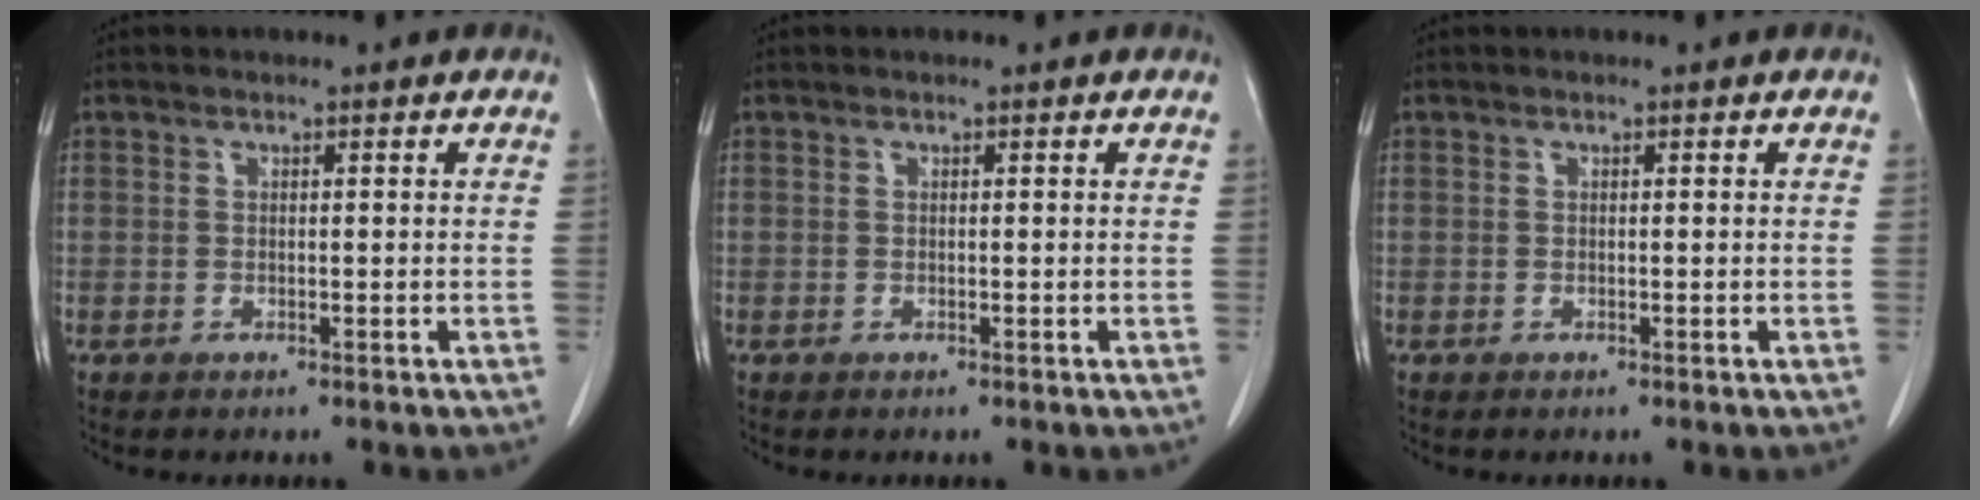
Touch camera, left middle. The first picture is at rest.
{"total": 0.0}
{"total": 0.0}